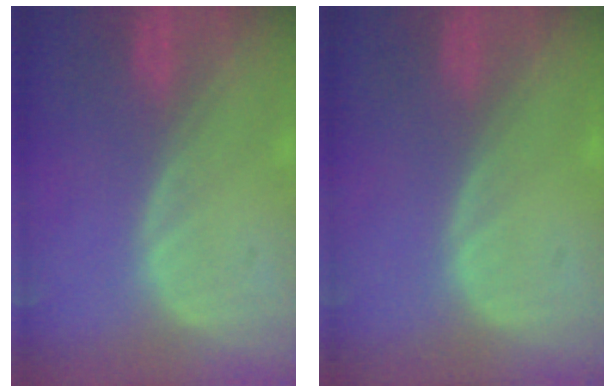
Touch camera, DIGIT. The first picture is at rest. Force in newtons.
{"total": 0.7, "press": 0.0, "slide": 0.7}